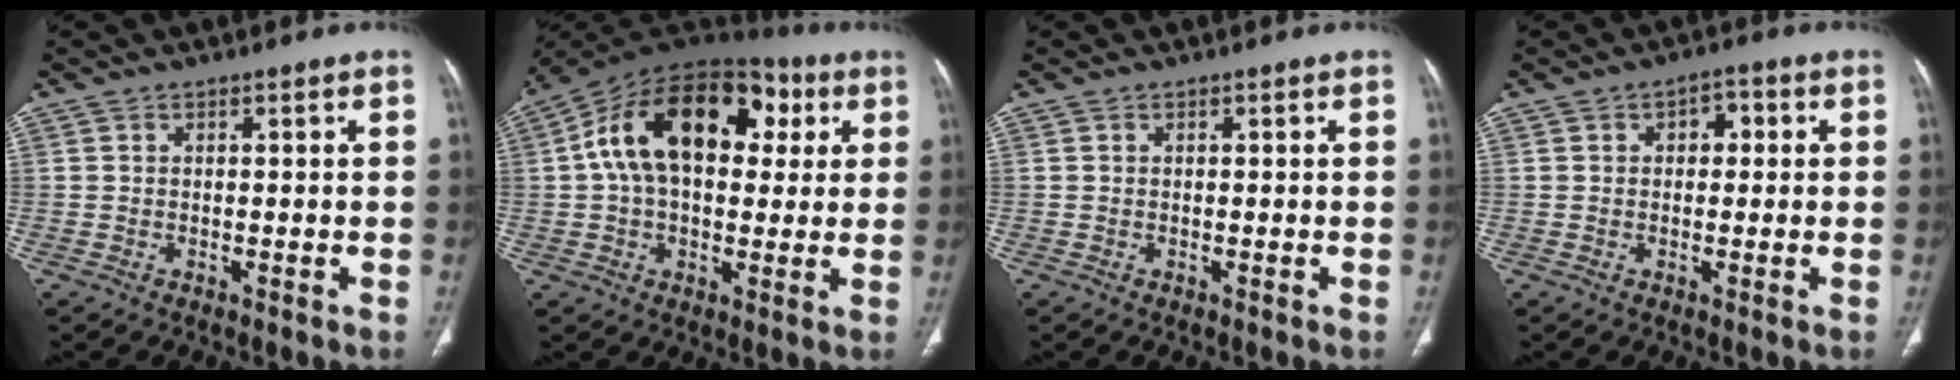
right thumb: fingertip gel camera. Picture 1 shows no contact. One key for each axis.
{"total": 22.6, "fx": 5.5, "fy": 13.9, "fz": 16.9, "tx": -0.264, "ty": 0.040, "tz": 0.079}
{"total": 0.0}
{"total": 3.5, "fx": 0.7, "fy": 2.4, "fz": 2.5, "tx": -0.018, "ty": 0.009, "tz": 0.005}